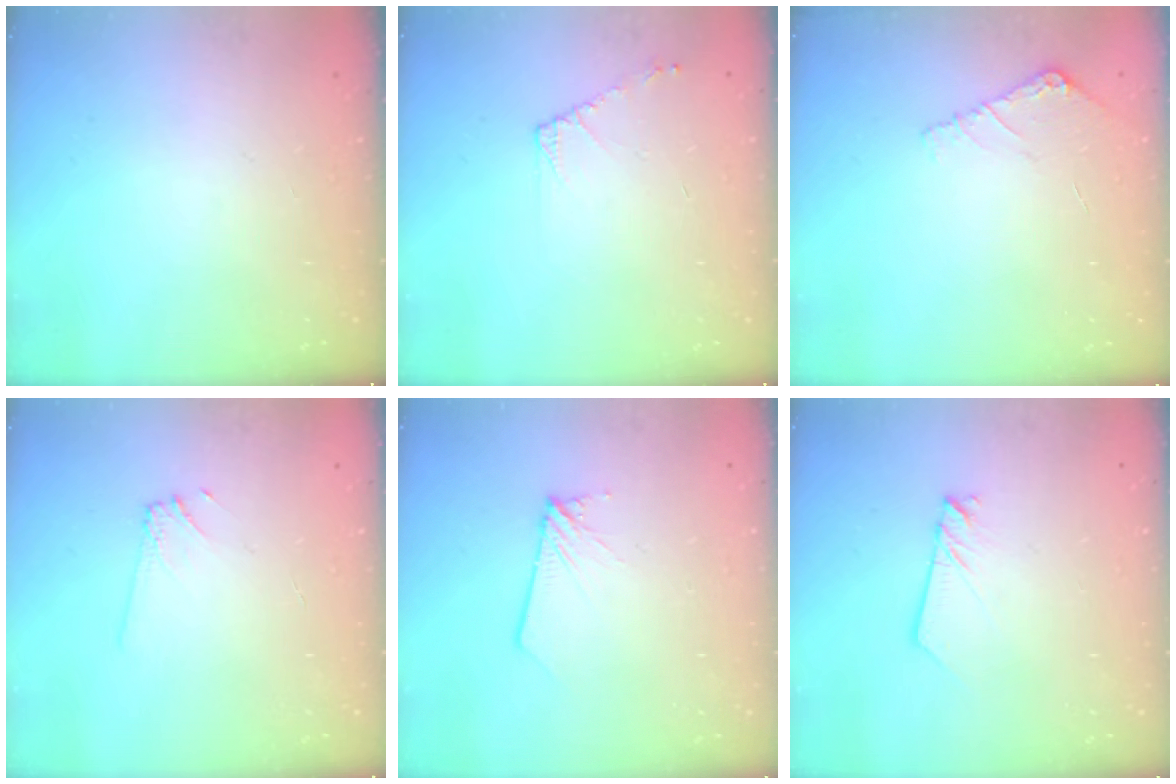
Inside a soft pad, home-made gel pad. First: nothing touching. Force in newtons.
{"total": 4.7, "press": 4.6, "slide": 0.8}
{"total": 4.0, "press": 4.0, "slide": 0.6}
{"total": 5.3, "press": 5.2, "slide": 0.9}
{"total": 2.1, "press": 2.1, "slide": 0.2}
{"total": 2.2, "press": 2.2, "slide": 0.0}